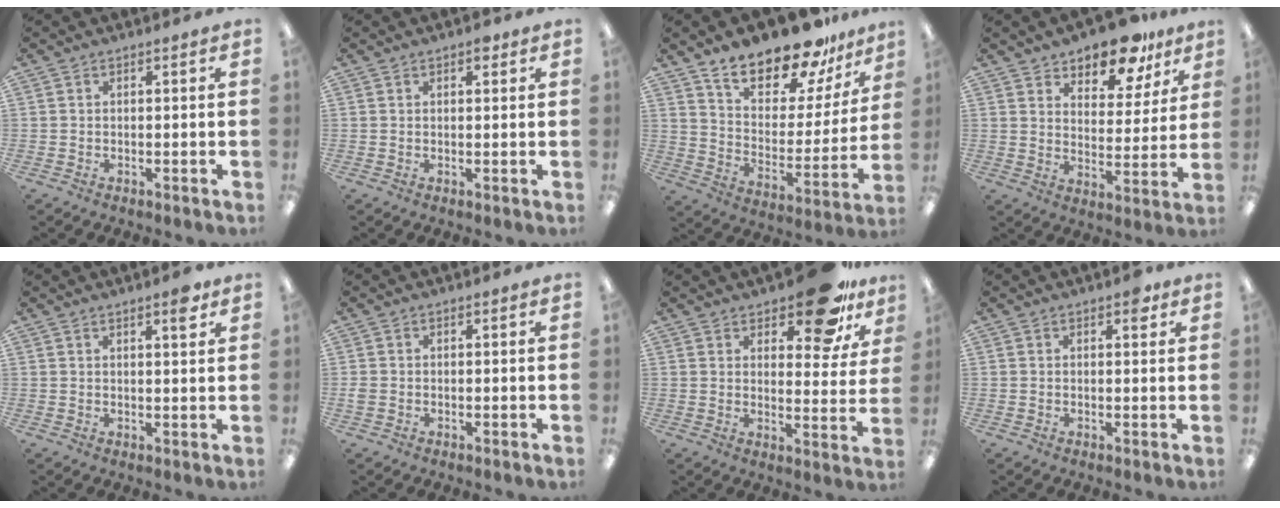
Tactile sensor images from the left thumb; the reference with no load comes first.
{"total": 1.9, "force": [1.2, 1.0, 1.1], "torque": [-0.007, -0.002, 0.017]}
{"total": 18.9, "force": [16.2, 6.4, 7.3], "torque": [-0.122, -0.122, 0.282]}
{"total": 13.2, "force": [11.0, 5.4, 4.8], "torque": [-0.072, -0.076, 0.198]}
{"total": 3.6, "force": [2.5, 0.7, 2.5], "torque": [-0.031, -0.009, 0.038]}
{"total": 1.4, "force": [-0.4, 1.2, 0.8], "torque": [-0.012, 0.004, -0.007]}
{"total": 14.4, "force": [10.4, 5.6, 8.2], "torque": [-0.107, -0.058, 0.175]}
{"total": 2.8, "force": [1.5, 1.4, 1.9], "torque": [-0.015, -0.003, 0.020]}